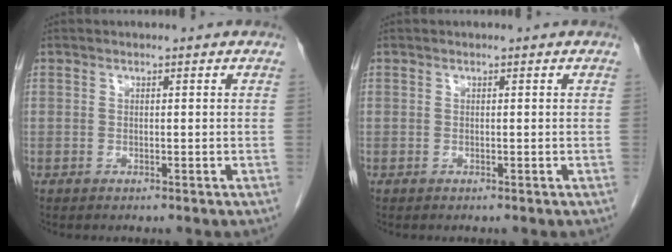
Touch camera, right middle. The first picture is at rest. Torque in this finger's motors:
{"motor_torque": [0.20, 0.00, 0.05, 0.00]}